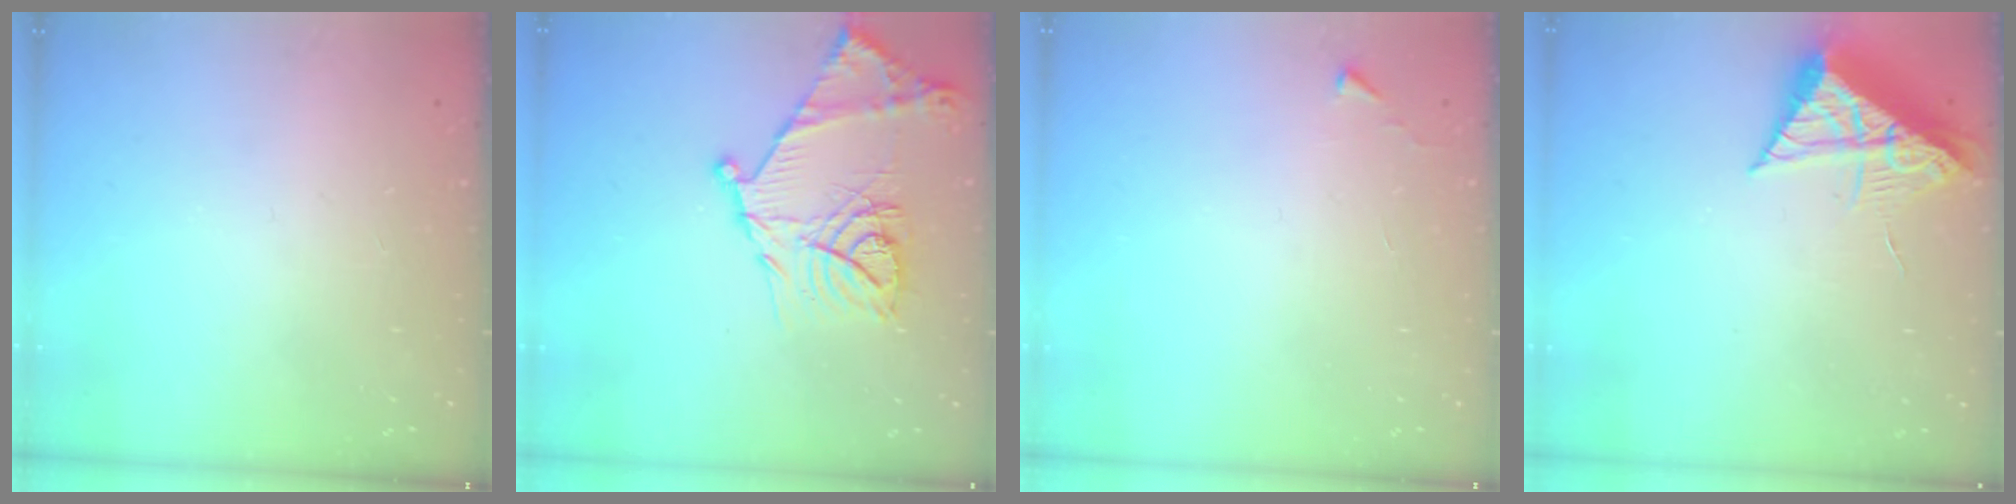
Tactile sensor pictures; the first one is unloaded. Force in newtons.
{"total": 18.7, "press": 18.6, "slide": 1.4}
{"total": 2.7, "press": 2.6, "slide": 0.4}
{"total": 9.8, "press": 9.8, "slide": 0.6}